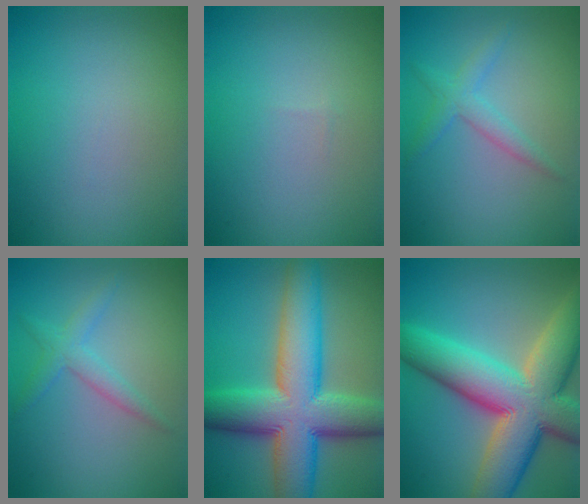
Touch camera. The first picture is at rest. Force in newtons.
{"total": 0.0}
{"total": 2.2, "press": 2.2, "slide": 0.1}
{"total": 2.2, "press": 2.2, "slide": 0.1}
{"total": 13.0, "press": 13.0, "slide": 0.2}
{"total": 14.4, "press": 14.3, "slide": 1.2}